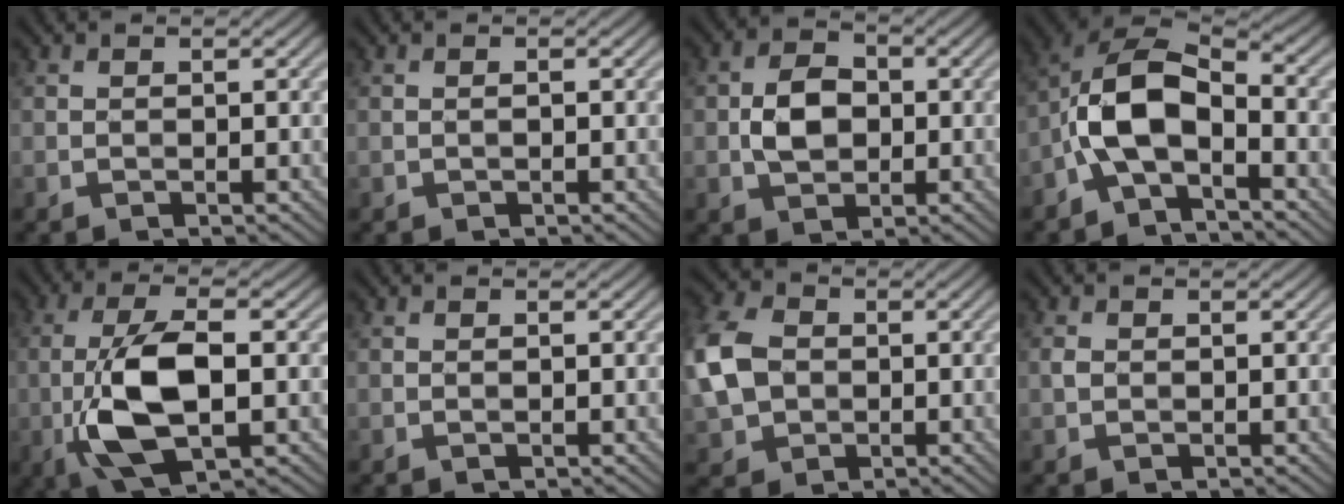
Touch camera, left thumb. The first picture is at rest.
{"total": 0.0}
{"total": 4.8, "force": [-0.3, 3.6, 3.1], "torque": [-0.060, 0.001, -0.008]}
{"total": 9.6, "force": [-2.9, 4.9, 7.7], "torque": [-0.163, 0.011, -0.071]}
{"total": 10.2, "force": [-1.9, 4.1, 9.2], "torque": [-0.196, 0.004, -0.036]}
{"total": 0.0}
{"total": 8.3, "force": [-0.1, 6.6, 5.1], "torque": [-0.153, 0.007, -0.015]}
{"total": 0.7, "force": [0.0, 0.6, 0.3], "torque": [-0.007, 0.000, 0.000]}